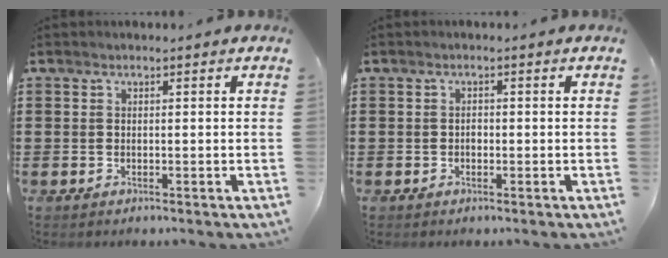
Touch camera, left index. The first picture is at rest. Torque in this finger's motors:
{"motor_torque": [2.14, 0.00, 0.00, 0.02]}